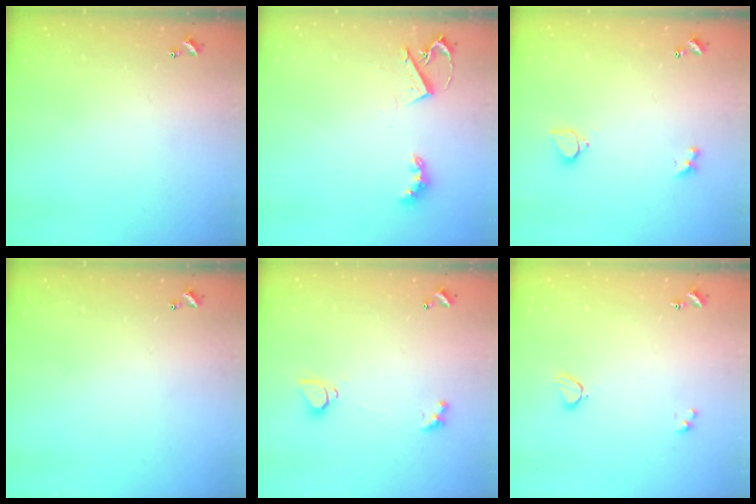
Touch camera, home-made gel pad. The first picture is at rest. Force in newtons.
{"total": 4.6, "press": 4.5, "slide": 0.6}
{"total": 4.3, "press": 4.2, "slide": 0.8}
{"total": 0.0}
{"total": 1.6, "press": 1.6, "slide": 0.2}
{"total": 2.0, "press": 1.9, "slide": 0.6}